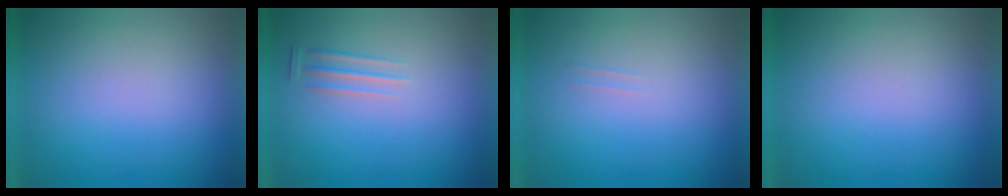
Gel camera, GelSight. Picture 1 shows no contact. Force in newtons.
{"total": 1.3}
{"total": 1.0}
{"total": 0.0}